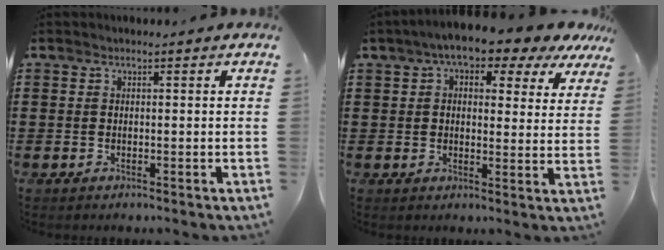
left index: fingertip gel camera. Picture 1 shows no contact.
{"total": 6.4, "force": [4.8, 1.8, 3.9], "torque": [-0.077, -0.015, 0.078]}